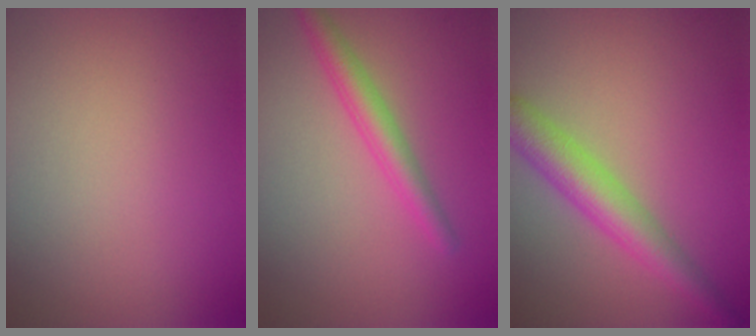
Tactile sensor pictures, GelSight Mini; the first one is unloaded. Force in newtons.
{"total": 2.7, "press": 2.7, "slide": 0.1}
{"total": 4.5, "press": 4.5, "slide": 0.2}